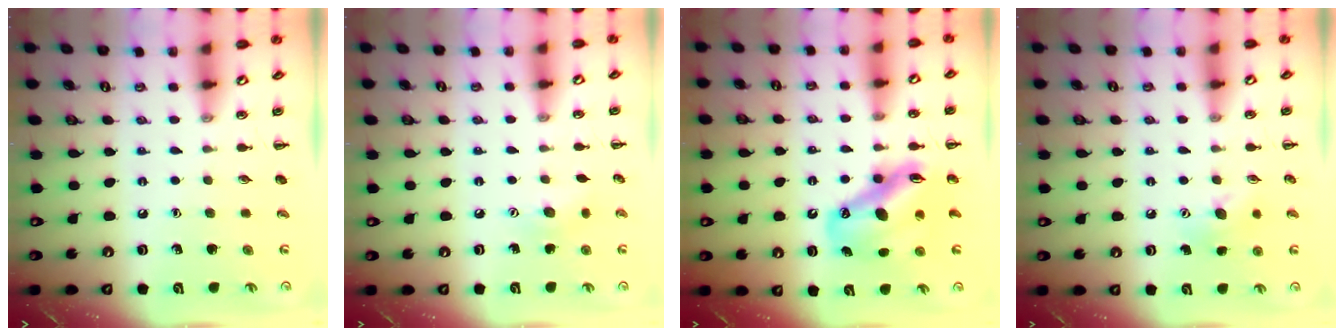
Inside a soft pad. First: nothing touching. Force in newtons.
{"total": 5.8, "press": 5.7, "slide": 1.3}
{"total": 14.2, "press": 13.6, "slide": 4.0}
{"total": 6.8, "press": 6.6, "slide": 1.3}